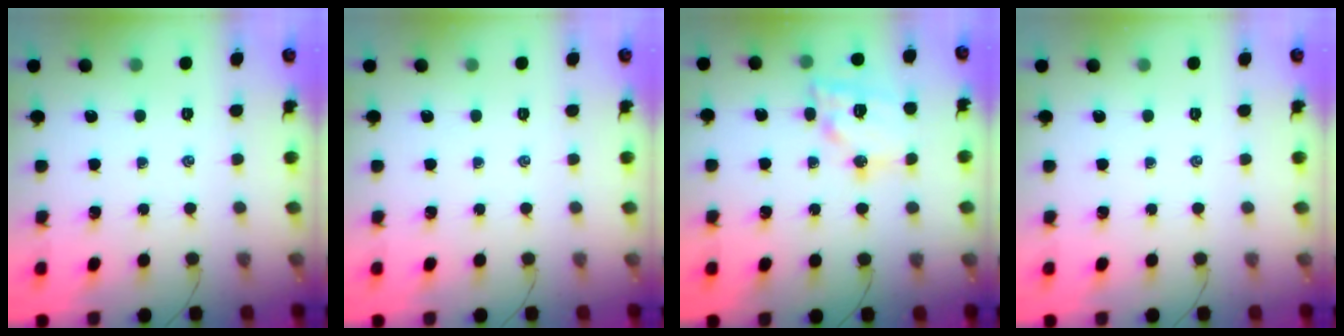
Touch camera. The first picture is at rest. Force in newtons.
{"total": 0.0}
{"total": 15.0, "press": 14.8, "slide": 2.3}
{"total": 0.0}